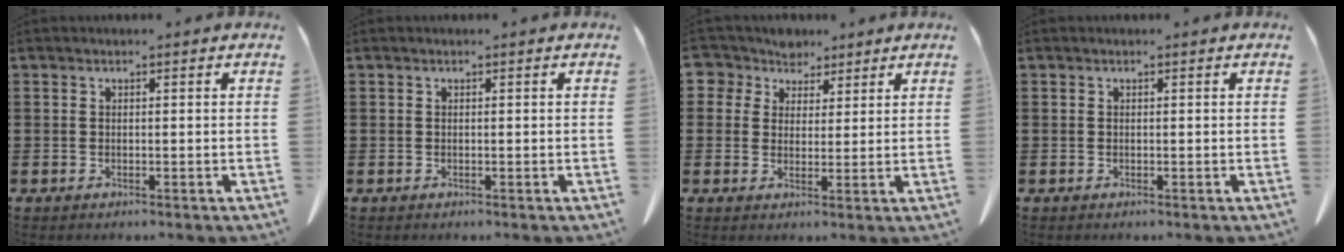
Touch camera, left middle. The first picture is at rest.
{"total": 0.0}
{"total": 5.2, "force": [3.5, 3.7, 0.7], "torque": [-0.033, -0.004, 0.062]}
{"total": 0.0}